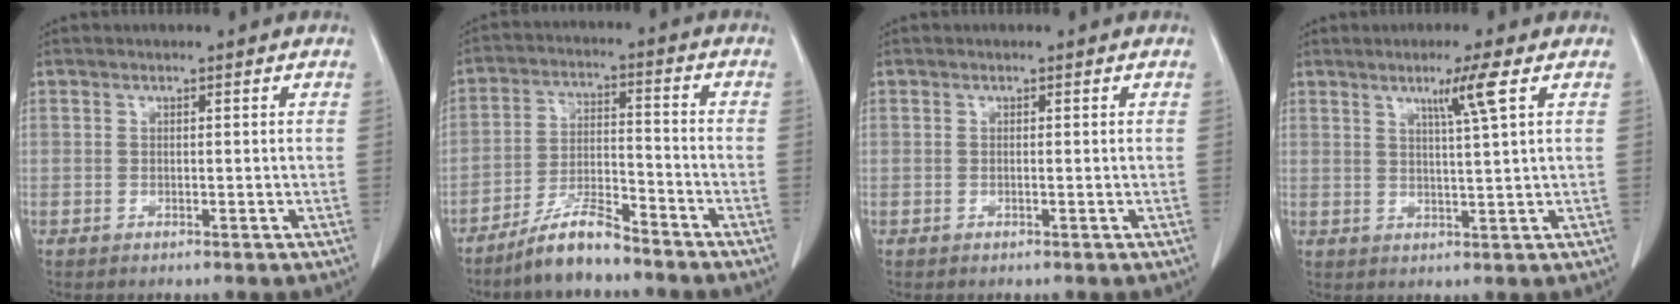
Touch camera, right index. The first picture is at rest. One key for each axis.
{"total": 7.6, "fx": -6.4, "fy": 1.5, "fz": 3.8, "tx": -0.076, "ty": -0.005, "tz": -0.122}
{"total": 0.0}
{"total": 4.6, "fx": 2.2, "fy": -1.0, "fz": 3.9, "tx": -0.070, "ty": -0.007, "tz": 0.041}